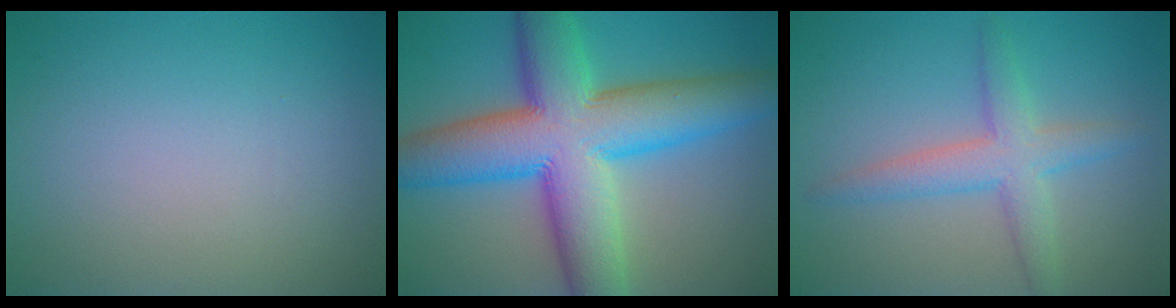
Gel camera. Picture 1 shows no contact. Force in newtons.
{"total": 13.3, "press": 13.3, "slide": 0.4}
{"total": 3.8, "press": 3.8, "slide": 0.1}